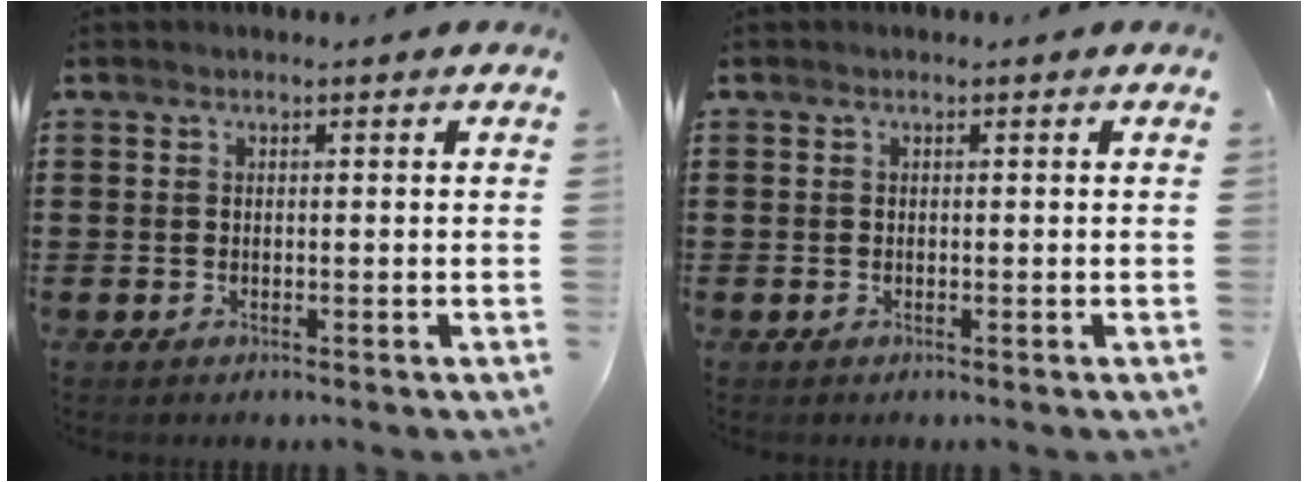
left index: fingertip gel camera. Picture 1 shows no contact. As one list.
[{"total": 0.0}]